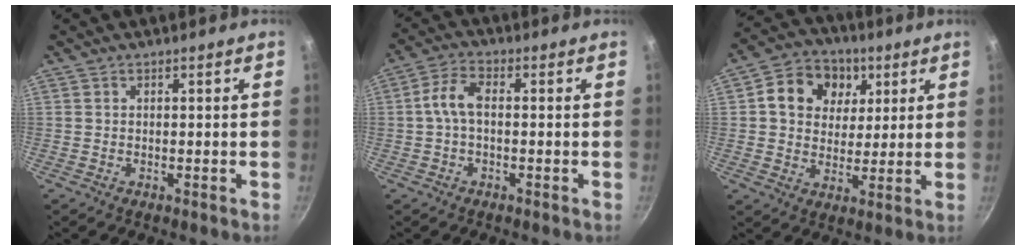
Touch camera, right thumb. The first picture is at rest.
{"total": 5.3, "force": [-0.2, 2.9, 4.5], "torque": [-0.093, 0.025, -0.011]}
{"total": 12.7, "force": [4.2, 10.4, 6.0], "torque": [-0.073, -0.002, 0.056]}